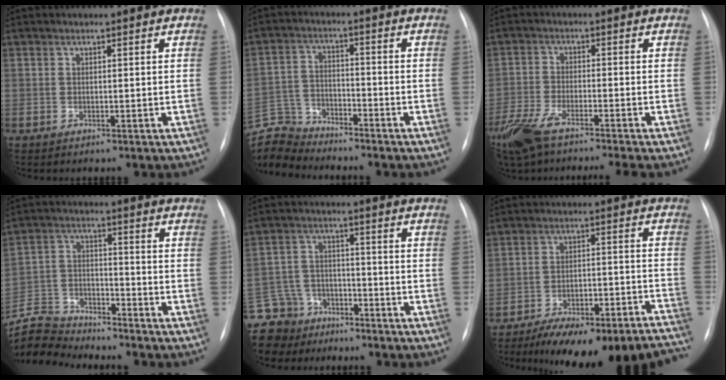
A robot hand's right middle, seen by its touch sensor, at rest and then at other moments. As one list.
[{"total": 8.7, "force": [-8.6, 1.1, -0.5], "torque": [-0.002, 0.014, -0.172]}, {"total": 10.8, "force": [-8.4, 1.3, 6.7], "torque": [-0.132, -0.021, -0.149]}, {"total": 9.0, "force": [-9.0, 0.7, -0.2], "torque": [-0.005, 0.008, -0.172]}, {"total": 11.2, "force": [-8.7, 6.9, 1.1], "torque": [-0.048, 0.020, -0.150]}, {"total": 21.3, "force": [-18.5, 3.5, 10.1], "torque": [-0.099, 0.017, -0.258]}]